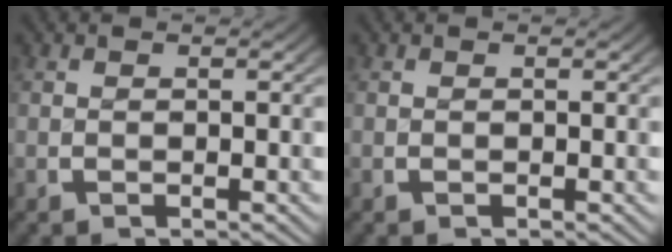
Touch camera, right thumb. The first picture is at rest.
{"total": 0.0}